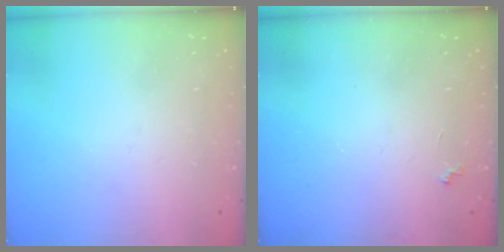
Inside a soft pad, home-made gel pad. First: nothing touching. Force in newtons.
{"total": 2.3, "press": 2.3, "slide": 0.4}